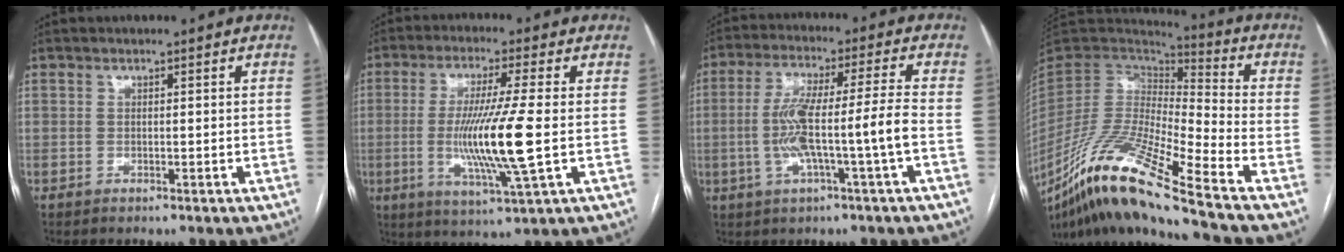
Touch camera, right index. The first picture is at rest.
{"total": 12.4, "force": [-1.3, -0.6, 12.3], "torque": [-0.244, -0.020, -0.026]}
{"total": 10.9, "force": [-2.2, -0.6, 10.6], "torque": [-0.207, 0.015, -0.041]}
{"total": 20.4, "force": [-13.9, -0.1, 14.9], "torque": [-0.309, -0.040, -0.262]}